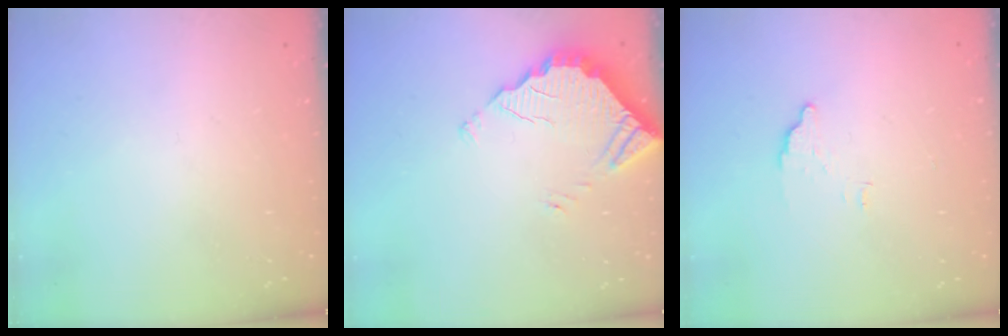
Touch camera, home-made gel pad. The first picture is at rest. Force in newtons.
{"total": 3.5, "press": 3.5, "slide": 0.2}
{"total": 3.9, "press": 3.8, "slide": 0.3}